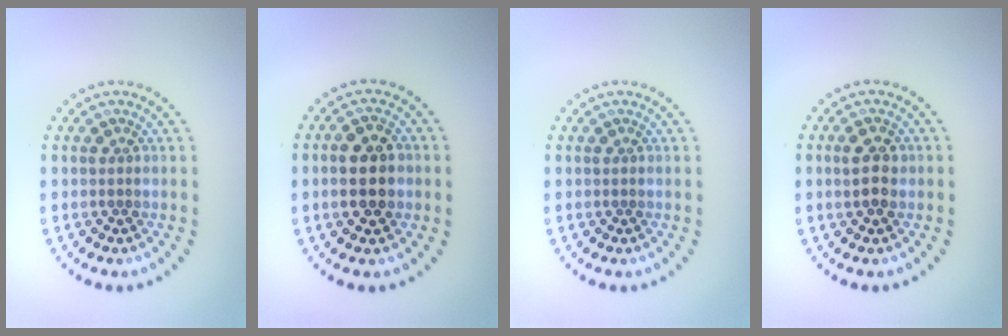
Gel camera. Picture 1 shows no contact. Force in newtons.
{"total": 3.9, "press": 3.9, "slide": 0.3}
{"total": 0.0}
{"total": 2.5, "press": 2.5, "slide": 0.4}